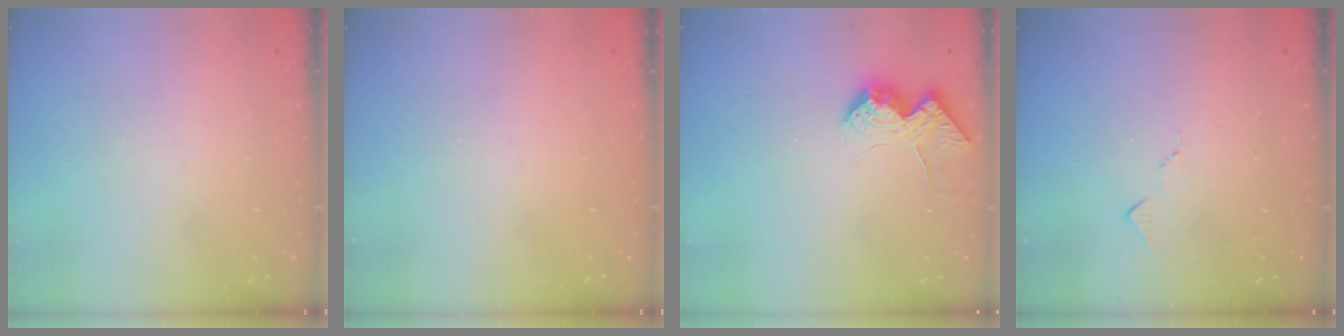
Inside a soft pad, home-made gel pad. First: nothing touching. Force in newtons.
{"total": 1.3, "press": 1.0, "slide": 0.7}
{"total": 16.7, "press": 16.7, "slide": 0.5}
{"total": 5.7, "press": 5.7, "slide": 0.8}